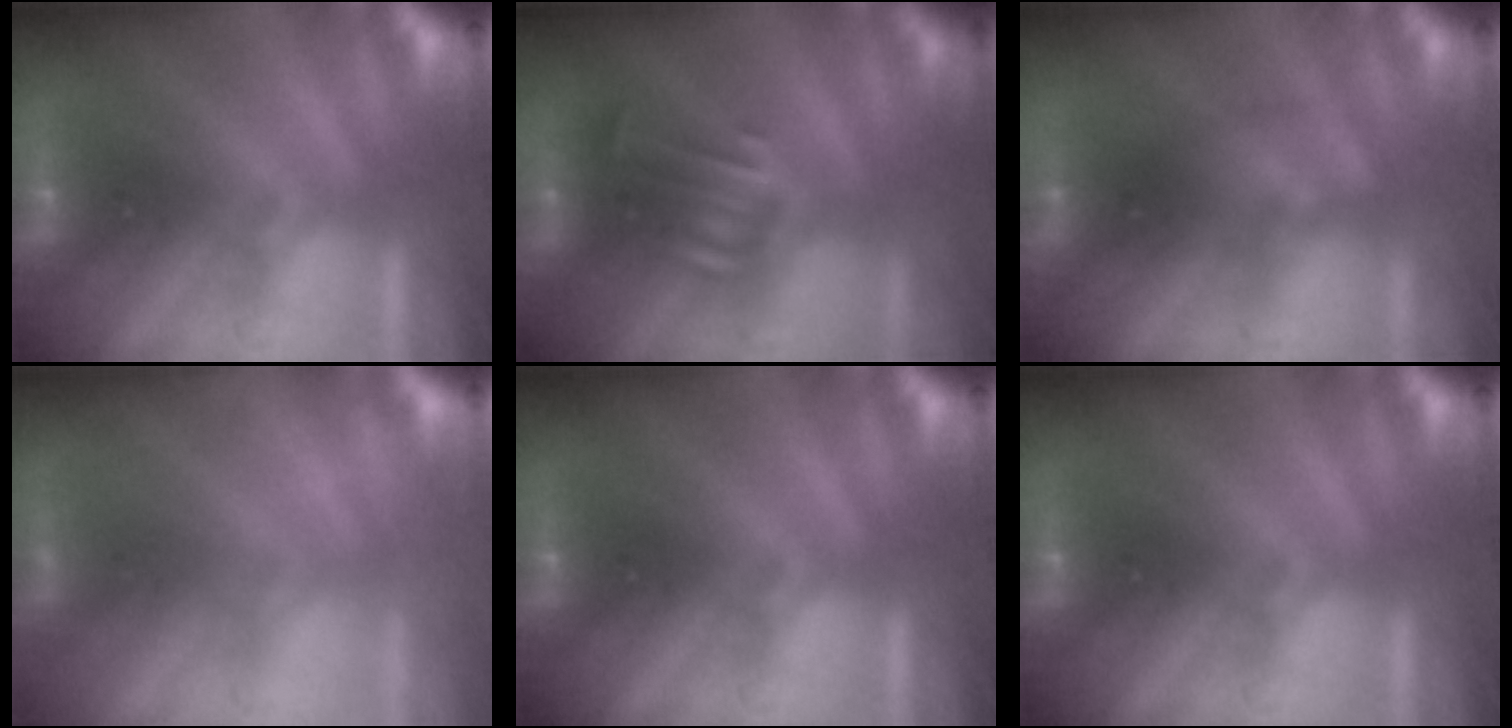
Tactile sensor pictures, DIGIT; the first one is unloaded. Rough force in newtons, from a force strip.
{"total": 3.4}
{"total": 2.6}
{"total": 2.4}
{"total": 0.0}
{"total": 0.0}